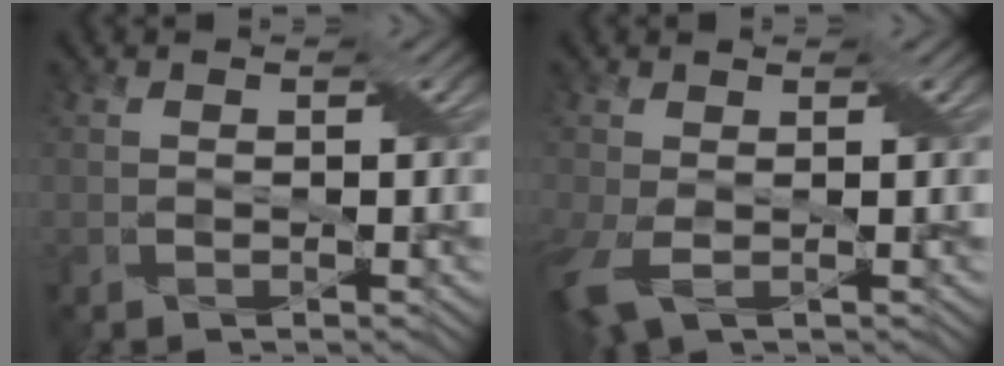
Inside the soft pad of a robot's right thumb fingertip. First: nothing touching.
{"total": 4.4, "force": [-1.0, 2.4, 3.6], "torque": [-0.103, -0.012, -0.020]}